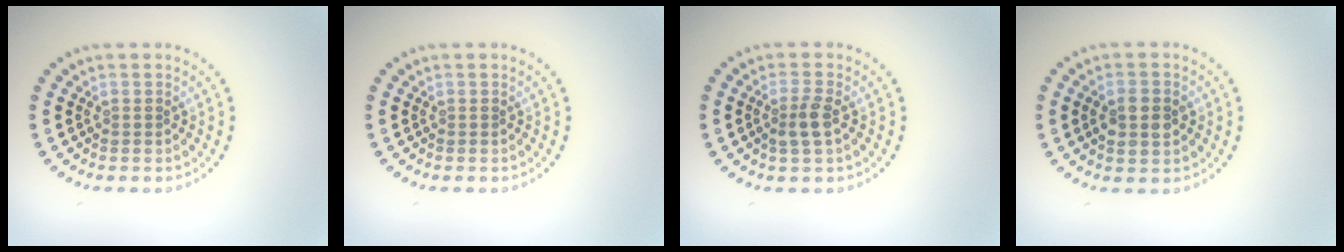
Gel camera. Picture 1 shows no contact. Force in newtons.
{"total": 0.0}
{"total": 2.2, "press": 2.0, "slide": 0.8}
{"total": 2.8, "press": 2.8, "slide": 0.1}